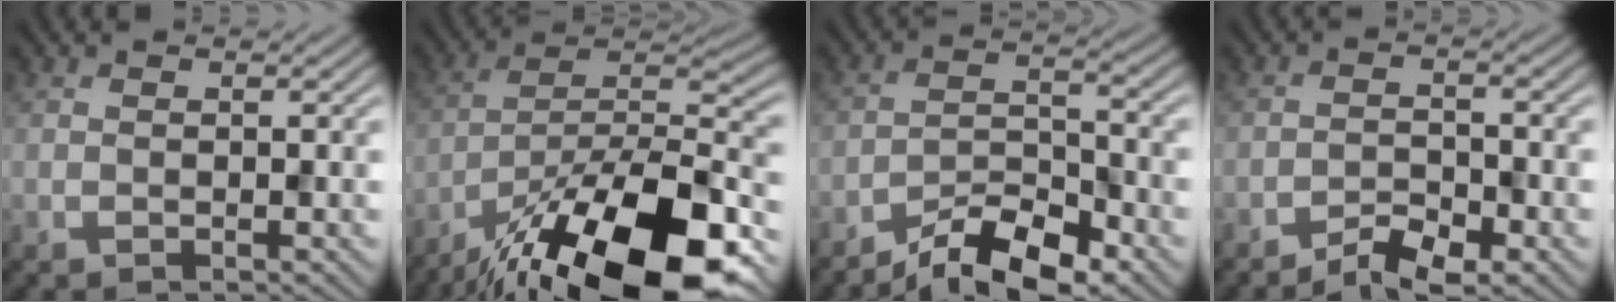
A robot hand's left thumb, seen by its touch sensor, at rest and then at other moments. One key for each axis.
{"total": 19.4, "fx": -13.0, "fy": 6.3, "fz": 13.0, "tx": -0.212, "ty": -0.017, "tz": -0.224}
{"total": 9.0, "fx": -7.0, "fy": 2.6, "fz": 5.0, "tx": -0.085, "ty": 0.004, "tz": -0.133}
{"total": 4.3, "fx": -3.4, "fy": 1.1, "fz": 2.3, "tx": -0.040, "ty": 0.004, "tz": -0.063}